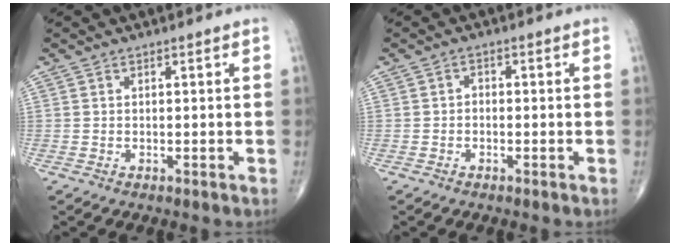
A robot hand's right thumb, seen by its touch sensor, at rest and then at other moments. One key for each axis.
{"total": 1.3, "fx": -0.5, "fy": 0.9, "fz": 0.7, "tx": -0.005, "ty": 0.008, "tz": -0.013}